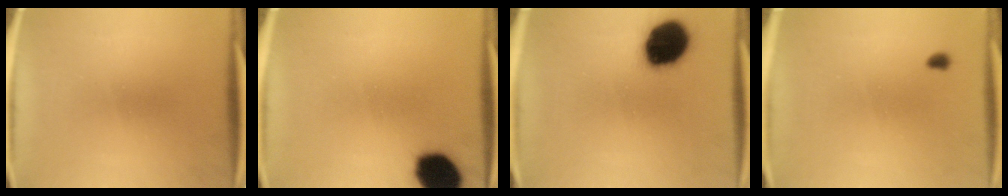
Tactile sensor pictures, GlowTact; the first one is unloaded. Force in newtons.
{"total": 13.2}
{"total": 15.0}
{"total": 0.9}